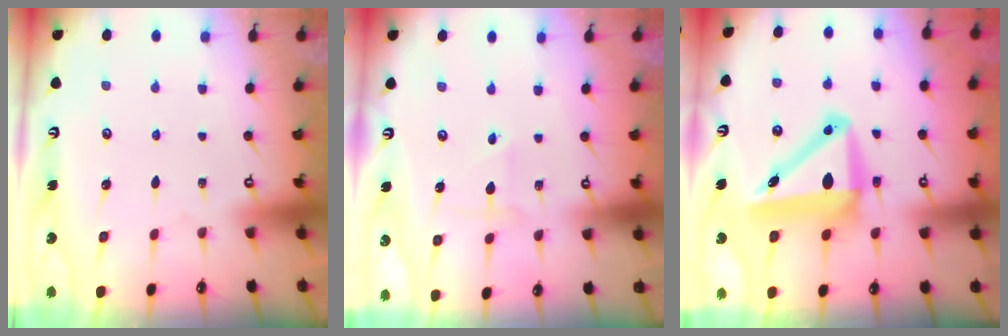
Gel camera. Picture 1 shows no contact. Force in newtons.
{"total": 2.8, "press": 2.6, "slide": 0.9}
{"total": 10.8, "press": 10.2, "slide": 3.6}